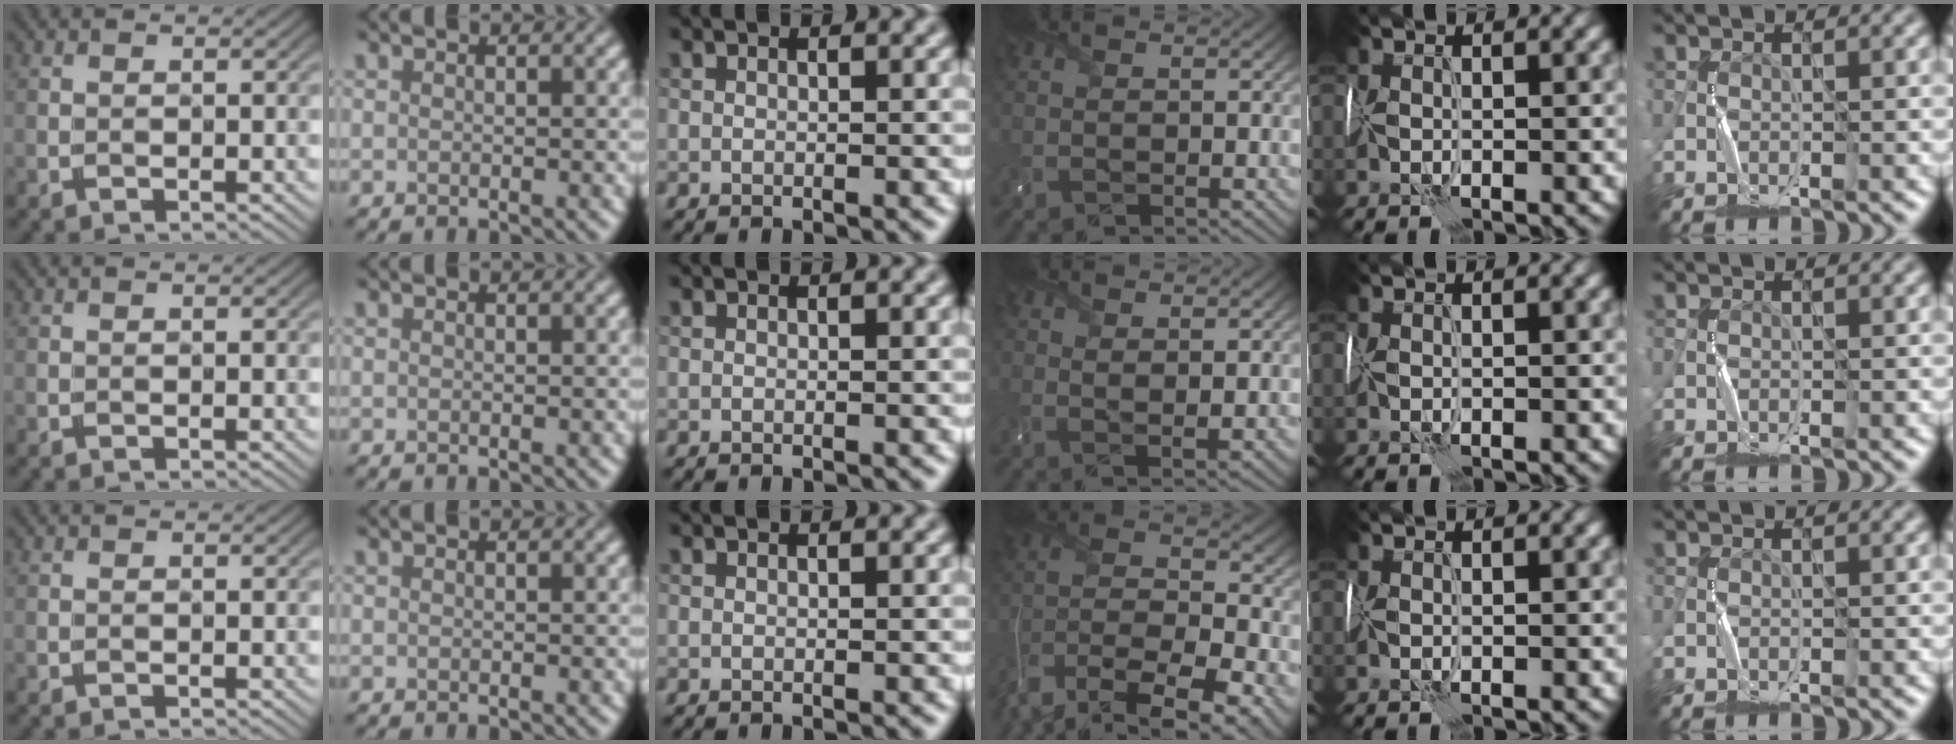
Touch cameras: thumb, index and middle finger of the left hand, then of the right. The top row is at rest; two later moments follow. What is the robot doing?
{"motion": "wrap", "object": "sponge"}